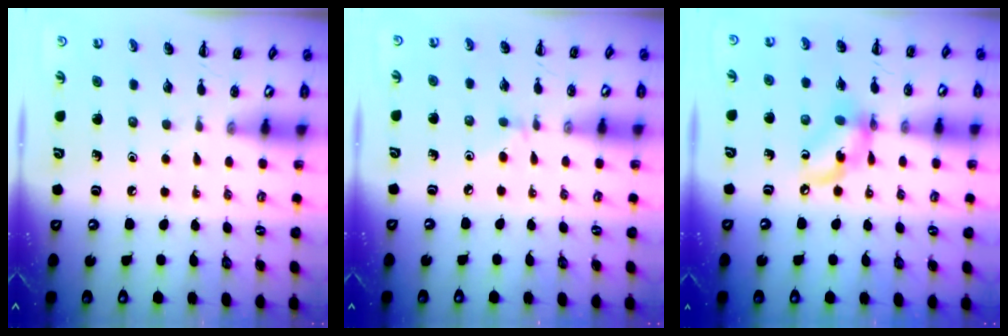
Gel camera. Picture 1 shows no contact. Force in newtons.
{"total": 3.1, "press": 2.9, "slide": 1.1}
{"total": 10.4, "press": 10.2, "slide": 1.8}